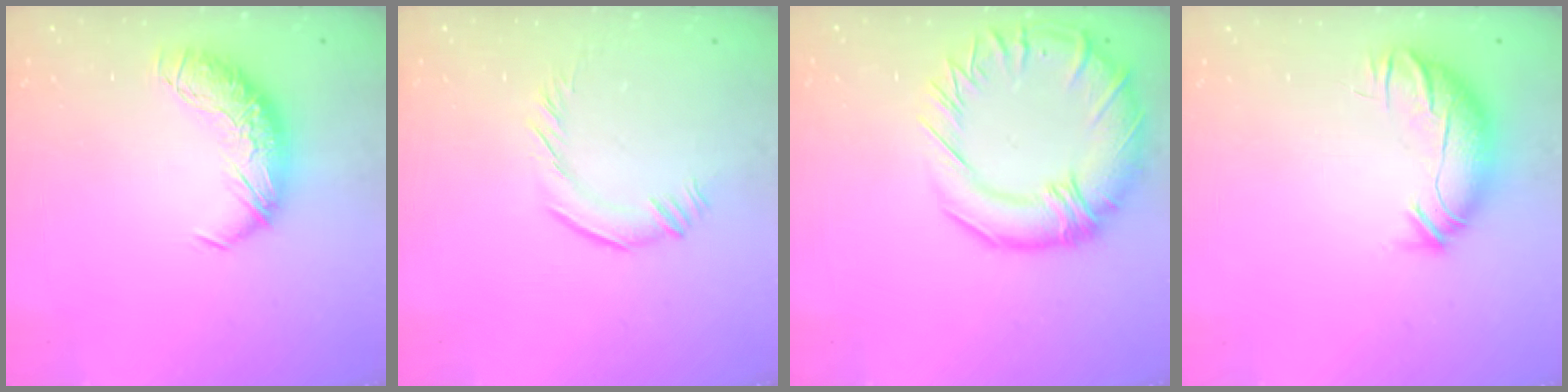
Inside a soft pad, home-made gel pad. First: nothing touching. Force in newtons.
{"total": 1.8, "press": 1.6, "slide": 0.7}
{"total": 10.9, "press": 10.6, "slide": 2.7}
{"total": 3.8, "press": 3.4, "slide": 1.7}